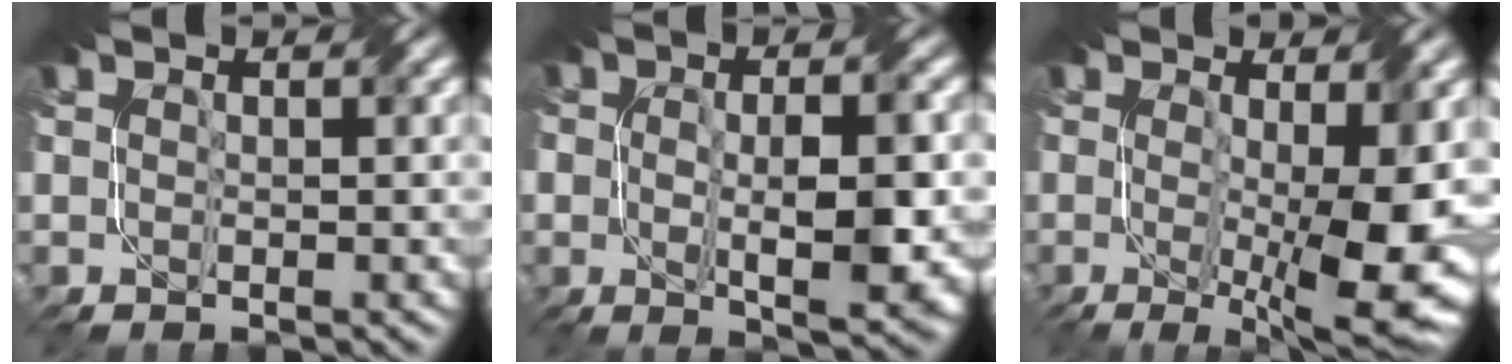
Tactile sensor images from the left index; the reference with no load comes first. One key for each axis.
{"total": 6.6, "fx": -1.0, "fy": 2.7, "fz": 5.9, "tx": -0.101, "ty": -0.011, "tz": -0.010}
{"total": 10.2, "fx": -1.1, "fy": 3.3, "fz": 9.6, "tx": -0.134, "ty": -0.016, "tz": -0.012}